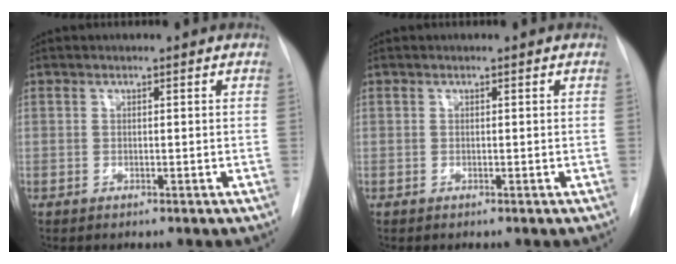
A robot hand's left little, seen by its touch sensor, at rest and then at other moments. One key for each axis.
{"total": 0.0}